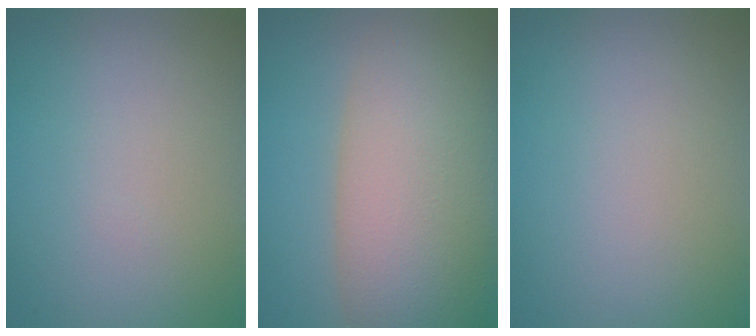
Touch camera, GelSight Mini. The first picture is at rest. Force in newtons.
{"total": 11.4, "press": 11.4, "slide": 1.0}
{"total": 0.0}